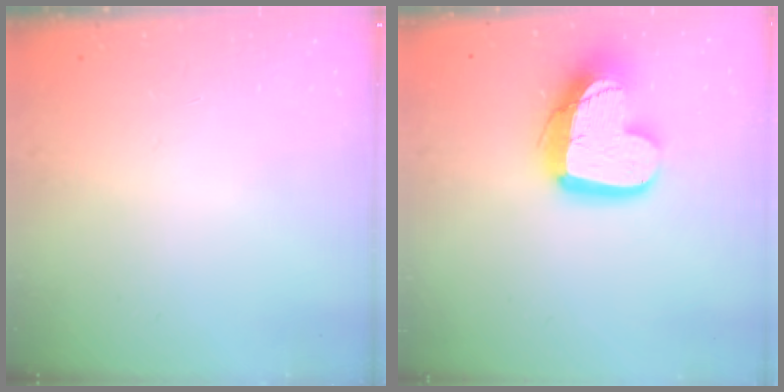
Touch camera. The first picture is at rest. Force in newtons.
{"total": 16.7, "press": 16.6, "slide": 1.5}